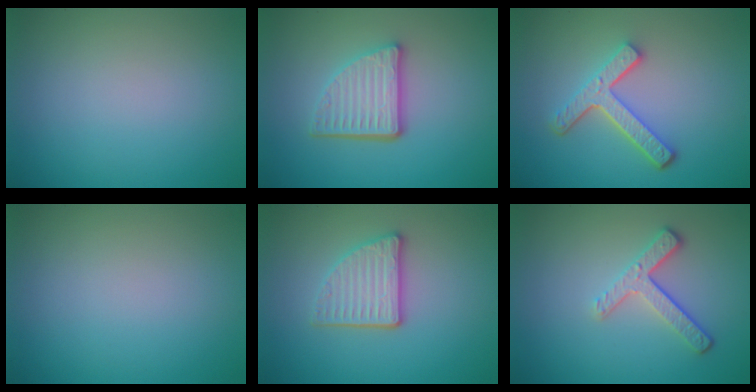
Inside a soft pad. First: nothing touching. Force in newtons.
{"total": 4.6, "press": 3.4, "slide": 3.1}
{"total": 4.3, "press": 3.3, "slide": 2.8}
{"total": 0.0}
{"total": 3.6, "press": 3.1, "slide": 1.8}
{"total": 3.4, "press": 2.6, "slide": 2.3}